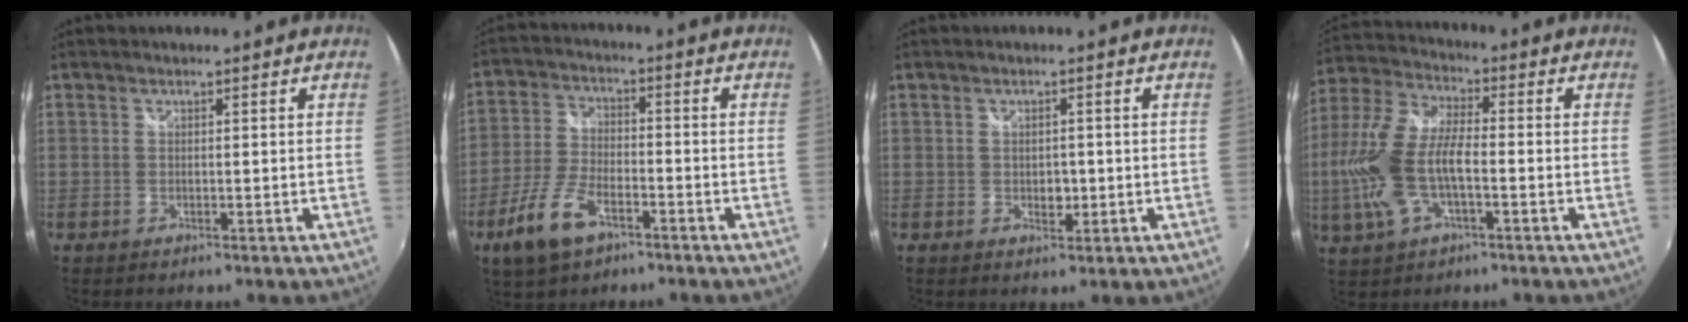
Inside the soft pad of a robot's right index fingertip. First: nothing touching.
{"total": 10.2, "force": [-5.8, 4.7, 6.9], "torque": [-0.157, -0.006, -0.110]}
{"total": 2.1, "force": [-0.4, 1.6, 1.3], "torque": [-0.019, -0.001, -0.006]}
{"total": 13.7, "force": [-3.1, 5.7, 12.1], "torque": [-0.267, 0.000, -0.061]}